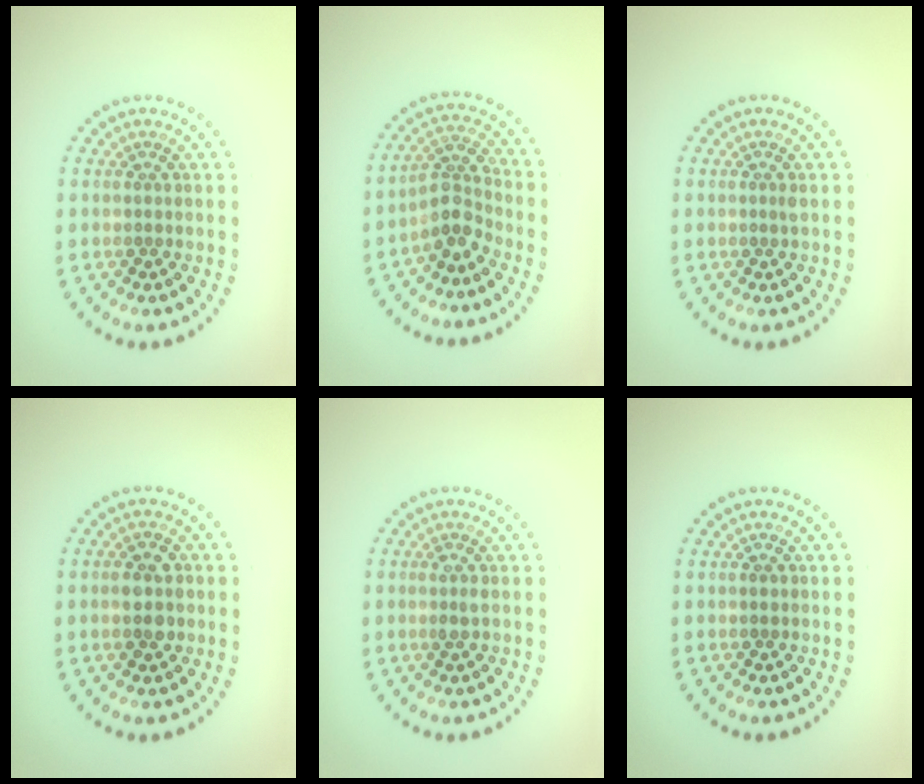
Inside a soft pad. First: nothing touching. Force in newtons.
{"total": 3.0, "press": 2.3, "slide": 1.8}
{"total": 0.5, "press": 0.4, "slide": 0.4}
{"total": 2.5, "press": 2.5, "slide": 0.2}
{"total": 0.9, "press": 0.7, "slide": 0.5}
{"total": 0.7, "press": 0.6, "slide": 0.1}